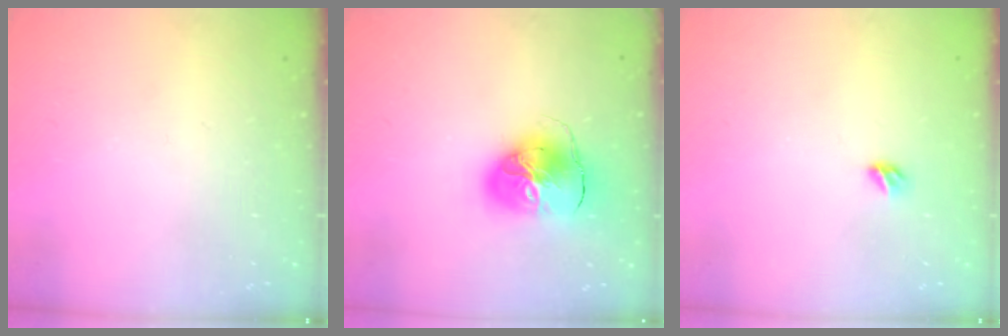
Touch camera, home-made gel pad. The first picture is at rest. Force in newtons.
{"total": 12.3, "press": 12.2, "slide": 1.6}
{"total": 3.2, "press": 3.1, "slide": 0.8}